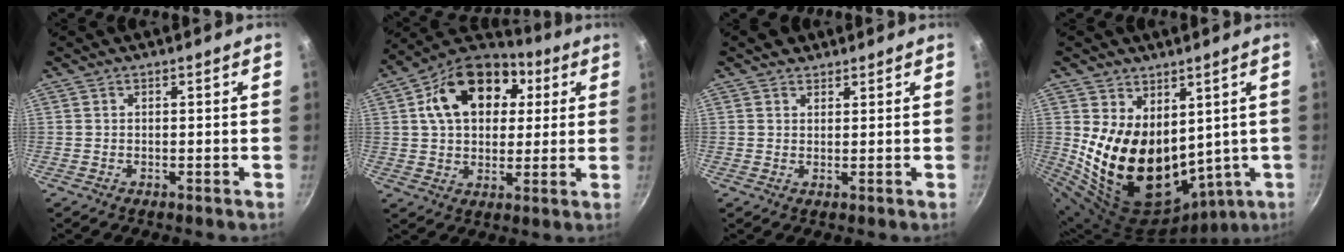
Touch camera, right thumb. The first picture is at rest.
{"total": 19.4, "force": [5.7, 13.6, 12.6], "torque": [-0.194, 0.017, 0.080]}
{"total": 2.3, "force": [1.6, 1.6, 0.2], "torque": [0.020, -0.014, 0.020]}
{"total": 18.4, "force": [3.0, 12.6, 13.1], "torque": [-0.213, -0.030, 0.089]}